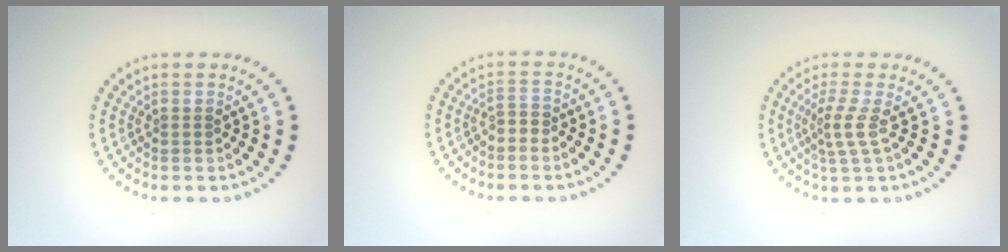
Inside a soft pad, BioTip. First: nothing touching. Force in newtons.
{"total": 1.2, "press": 1.0, "slide": 0.7}
{"total": 2.2, "press": 1.5, "slide": 1.6}